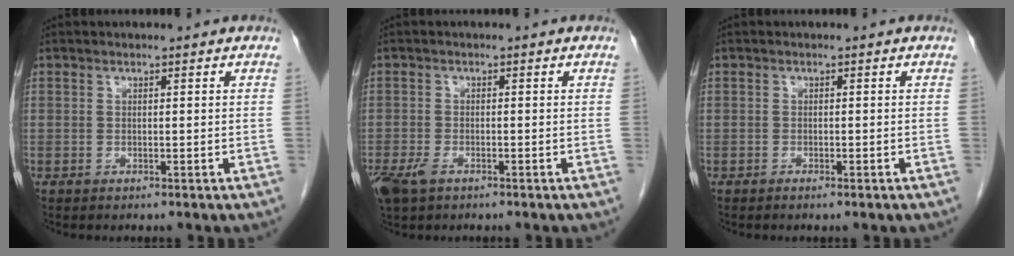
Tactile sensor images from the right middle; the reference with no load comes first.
{"total": 4.4, "force": [-2.7, 2.1, 2.8], "torque": [-0.062, -0.008, -0.048]}
{"total": 1.3, "force": [-0.9, 0.2, 0.8], "torque": [-0.015, -0.001, -0.010]}